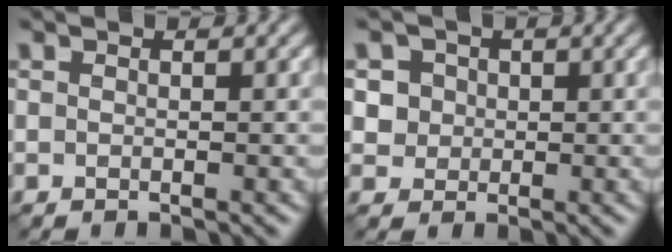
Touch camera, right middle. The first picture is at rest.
{"total": 3.6, "force": [1.3, 3.1, 1.2], "torque": [-0.016, 0.017, 0.020]}